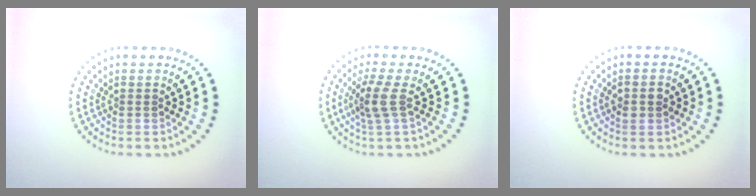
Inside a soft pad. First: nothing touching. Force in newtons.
{"total": 2.5, "press": 1.9, "slide": 1.7}
{"total": 1.8, "press": 1.8, "slide": 0.0}